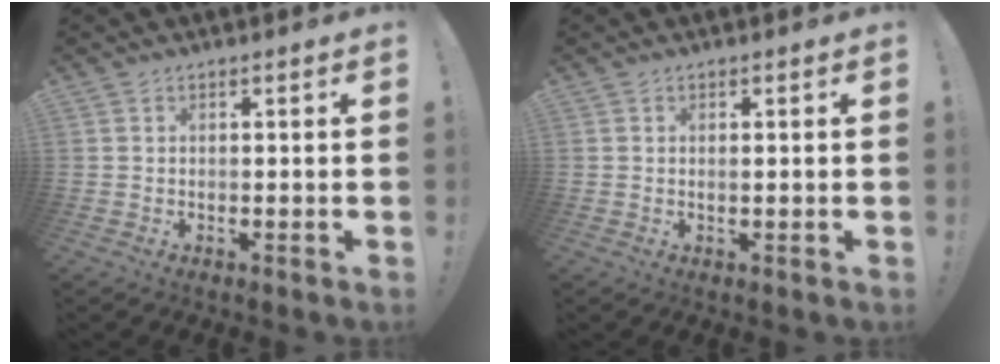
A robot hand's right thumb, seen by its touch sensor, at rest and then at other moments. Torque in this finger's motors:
{"motor_torque": [-0.15, -0.02, -0.27, 0.20, 0.00]}